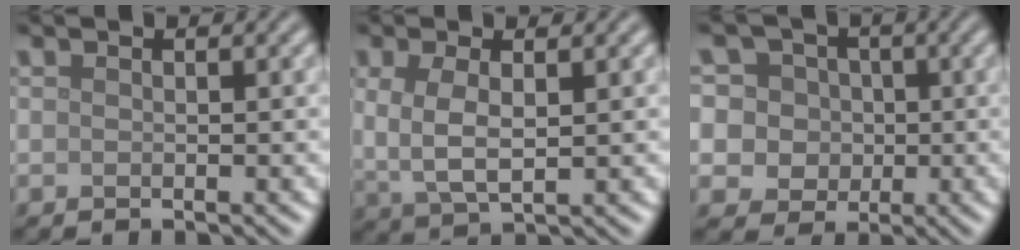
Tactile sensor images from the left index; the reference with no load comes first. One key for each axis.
{"total": 3.7, "fx": 0.4, "fy": 1.7, "fz": 3.2, "tx": -0.074, "ty": -0.001, "tz": 0.011}
{"total": 8.0, "fx": 2.3, "fy": 6.9, "fz": 3.2, "tx": -0.047, "ty": 0.025, "tz": 0.012}